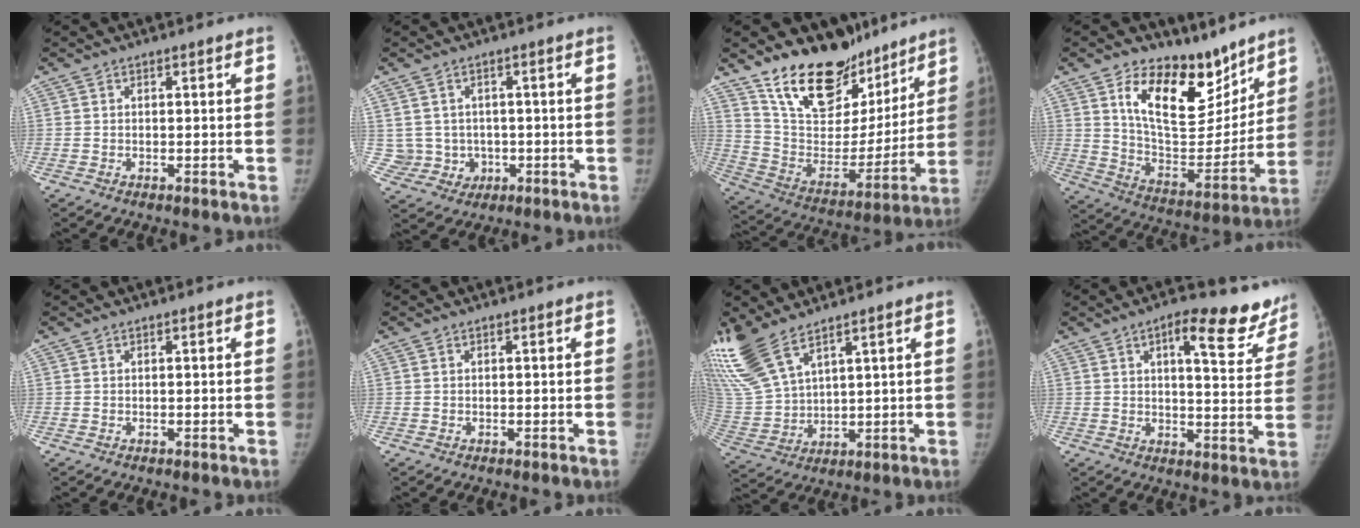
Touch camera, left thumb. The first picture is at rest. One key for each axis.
{"total": 6.0, "fx": 0.2, "fy": 5.8, "fz": 1.4, "tx": -0.004, "ty": 0.008, "tz": 0.020}
{"total": 23.0, "fx": 17.4, "fy": 11.4, "fz": 9.8, "tx": -0.115, "ty": -0.096, "tz": 0.298}
{"total": 19.0, "fx": 12.1, "fy": 9.8, "fz": 10.9, "tx": -0.115, "ty": -0.086, "tz": 0.212}
{"total": 0.0}
{"total": 0.0}
{"total": 13.7, "fx": 10.1, "fy": 4.6, "fz": 8.1, "tx": -0.184, "ty": -0.037, "tz": 0.221}
{"total": 13.6, "fx": 9.1, "fy": 5.0, "fz": 8.7, "tx": -0.067, "ty": -0.048, "tz": 0.111}